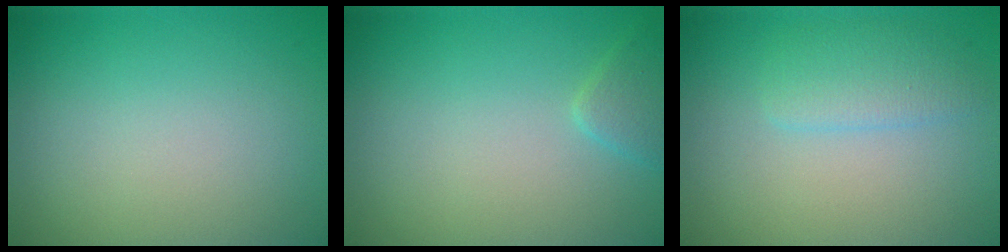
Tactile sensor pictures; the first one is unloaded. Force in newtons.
{"total": 1.4, "press": 1.4, "slide": 0.1}
{"total": 2.3, "press": 2.3, "slide": 0.1}